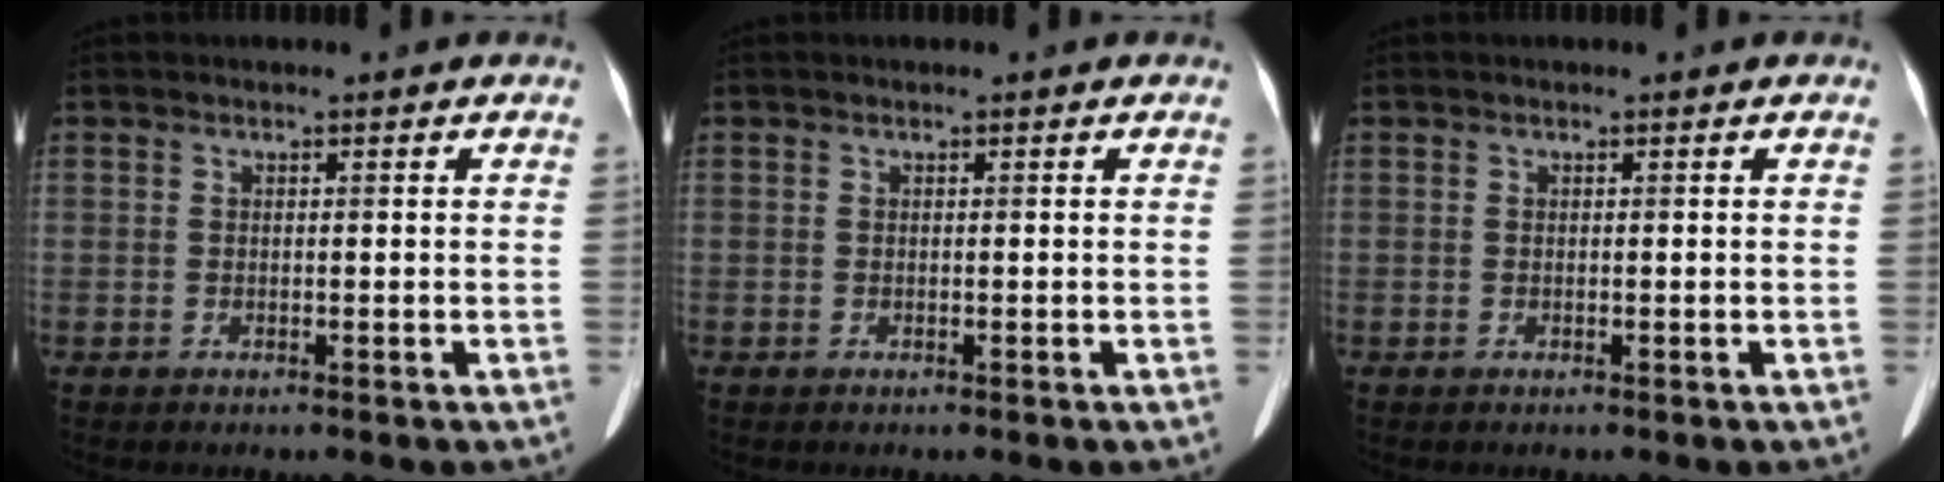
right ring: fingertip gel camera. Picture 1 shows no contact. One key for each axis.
{"total": 0.0}
{"total": 0.0}